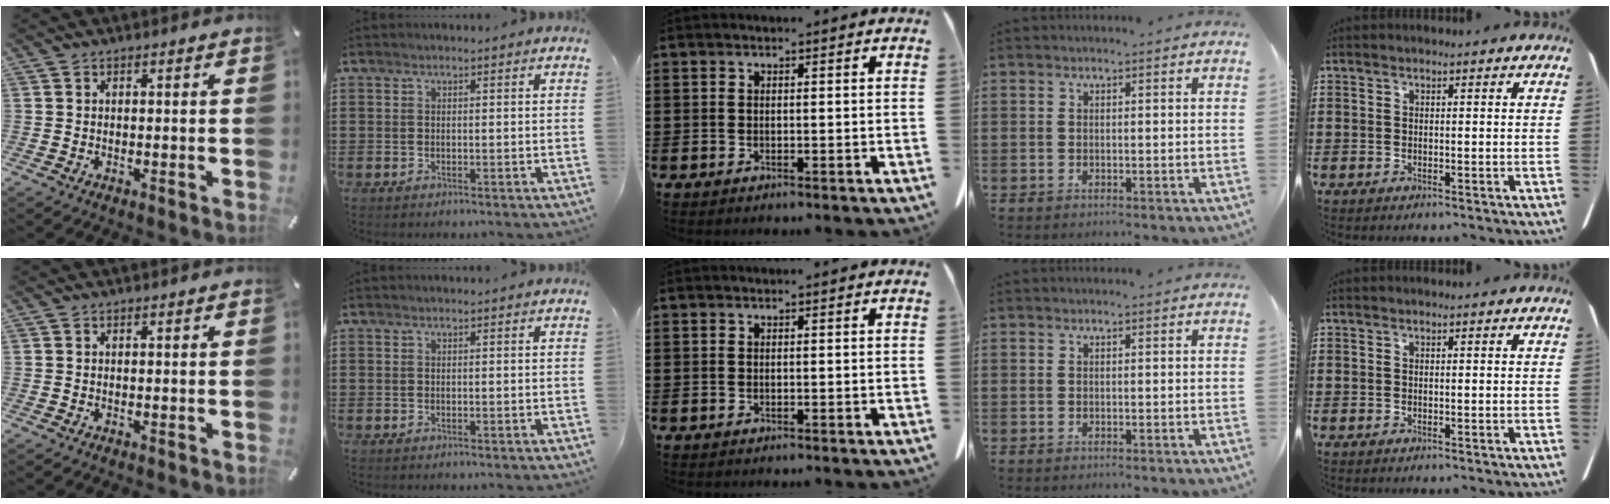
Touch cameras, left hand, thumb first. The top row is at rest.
{}